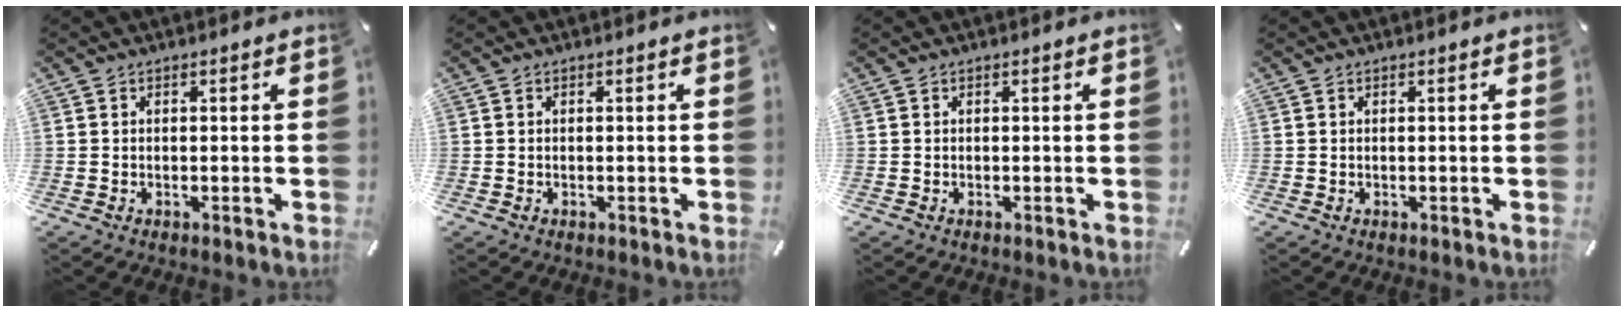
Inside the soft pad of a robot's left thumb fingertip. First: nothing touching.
{"total": 0.0}
{"total": 0.0}
{"total": 0.0}